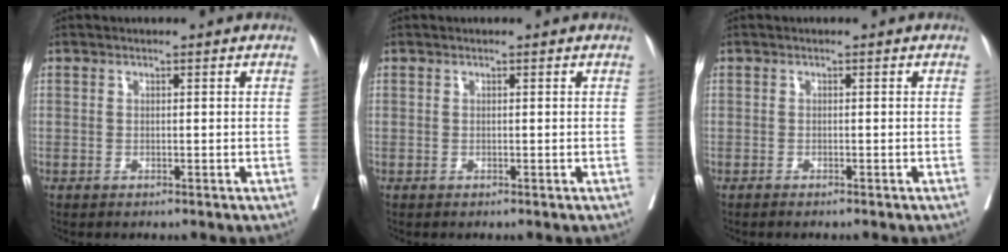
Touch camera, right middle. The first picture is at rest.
{"total": 0.0}
{"total": 1.9, "force": [-1.6, -0.1, 0.9], "torque": [-0.012, -0.001, -0.020]}